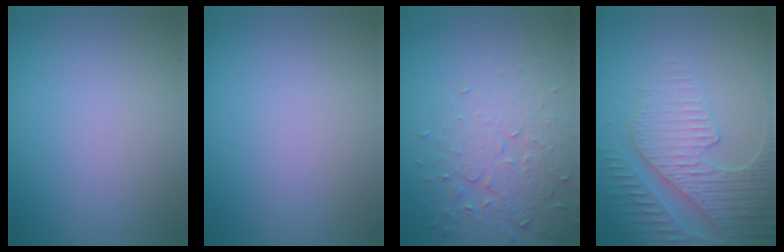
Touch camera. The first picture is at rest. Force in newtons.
{"total": 0.0}
{"total": 4.1, "press": 3.9, "slide": 1.2}
{"total": 5.3, "press": 4.8, "slide": 2.3}